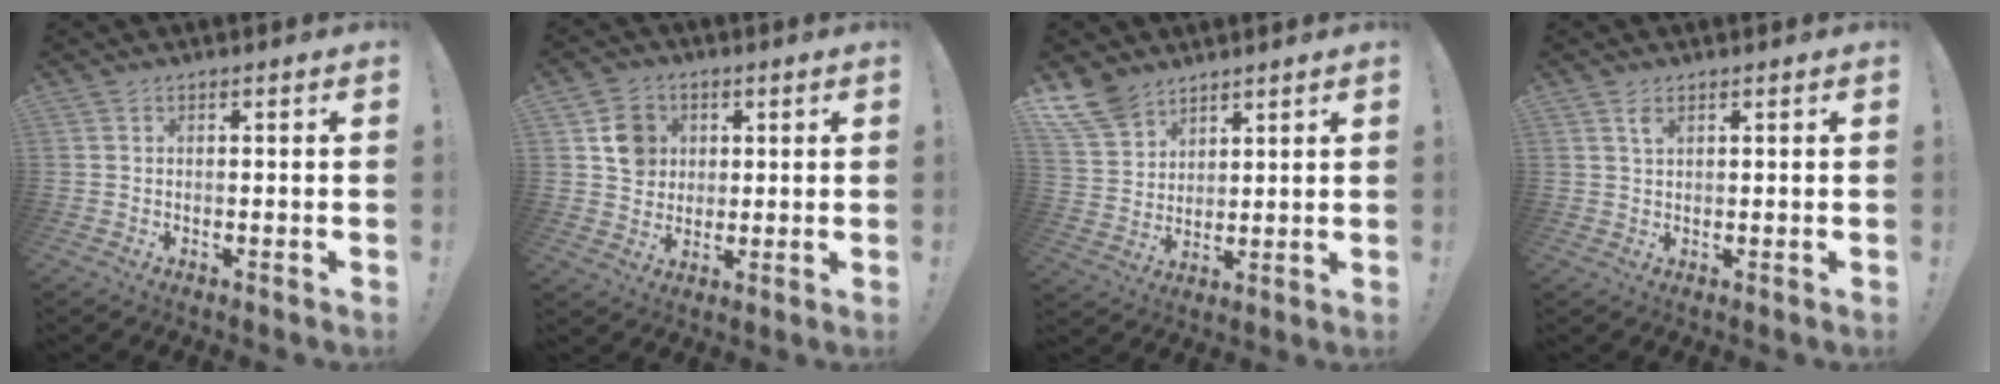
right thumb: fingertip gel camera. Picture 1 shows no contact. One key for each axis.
{"total": 8.6, "fx": 2.5, "fy": 7.9, "fz": 2.5, "tx": -0.020, "ty": -0.006, "tz": 0.053}
{"total": 10.1, "fx": 7.9, "fy": 5.5, "fz": 3.1, "tx": -0.066, "ty": -0.047, "tz": 0.158}
{"total": 2.3, "fx": 1.3, "fy": 1.0, "fz": 1.6, "tx": -0.019, "ty": -0.006, "tz": 0.020}